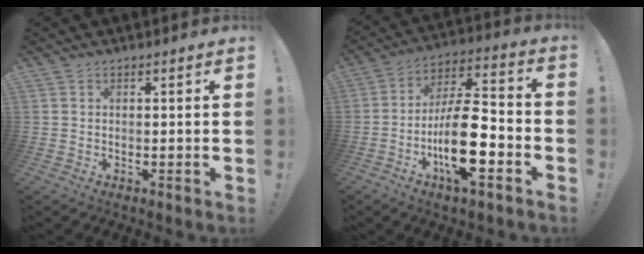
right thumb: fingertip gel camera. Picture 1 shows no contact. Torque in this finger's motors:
{"motor_torque": [0.40, 0.55, 0.20, -0.12, 0.38]}